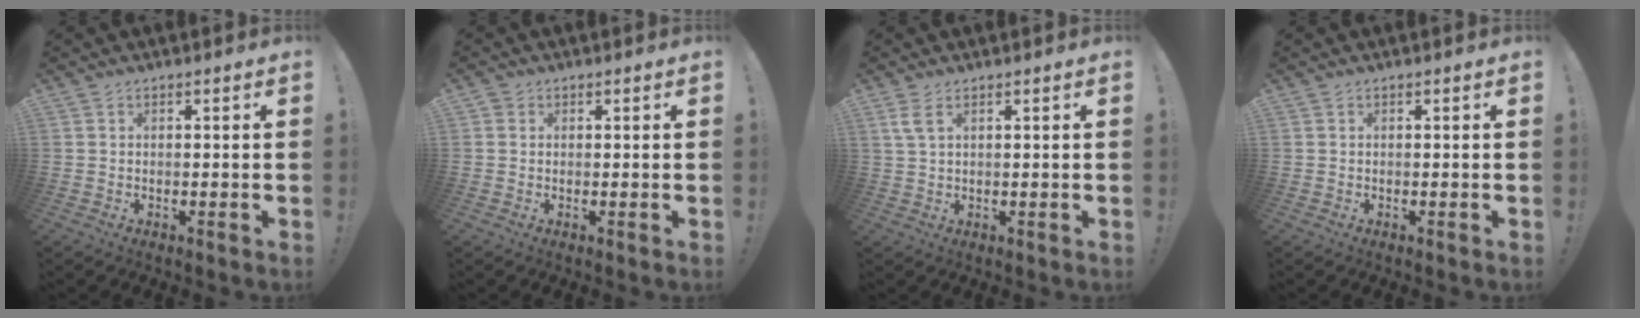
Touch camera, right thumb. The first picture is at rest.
{"total": 0.9, "force": [0.3, 0.8, 0.1], "torque": [-0.011, 0.006, 0.008]}
{"total": 3.7, "force": [1.9, 1.3, 2.9], "torque": [-0.058, -0.001, 0.035]}
{"total": 0.0}